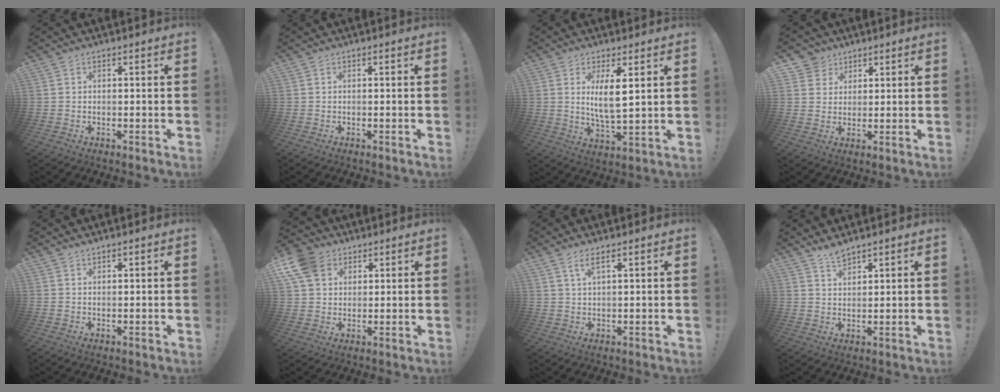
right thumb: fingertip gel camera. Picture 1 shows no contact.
{"total": 0.0}
{"total": 8.3, "force": [3.0, 2.3, 7.4], "torque": [-0.129, -0.022, 0.046]}
{"total": 5.4, "force": [3.4, 4.1, 0.3], "torque": [-0.005, -0.022, 0.067]}
{"total": 1.0, "force": [0.9, -0.2, 0.3], "torque": [0.002, -0.005, 0.016]}
{"total": 10.1, "force": [4.7, 7.7, 4.6], "torque": [-0.094, -0.021, 0.093]}
{"total": 3.4, "force": [2.0, 0.3, 2.7], "torque": [-0.058, -0.004, 0.035]}
{"total": 3.8, "force": [3.6, 0.5, 1.3], "torque": [-0.014, -0.027, 0.062]}